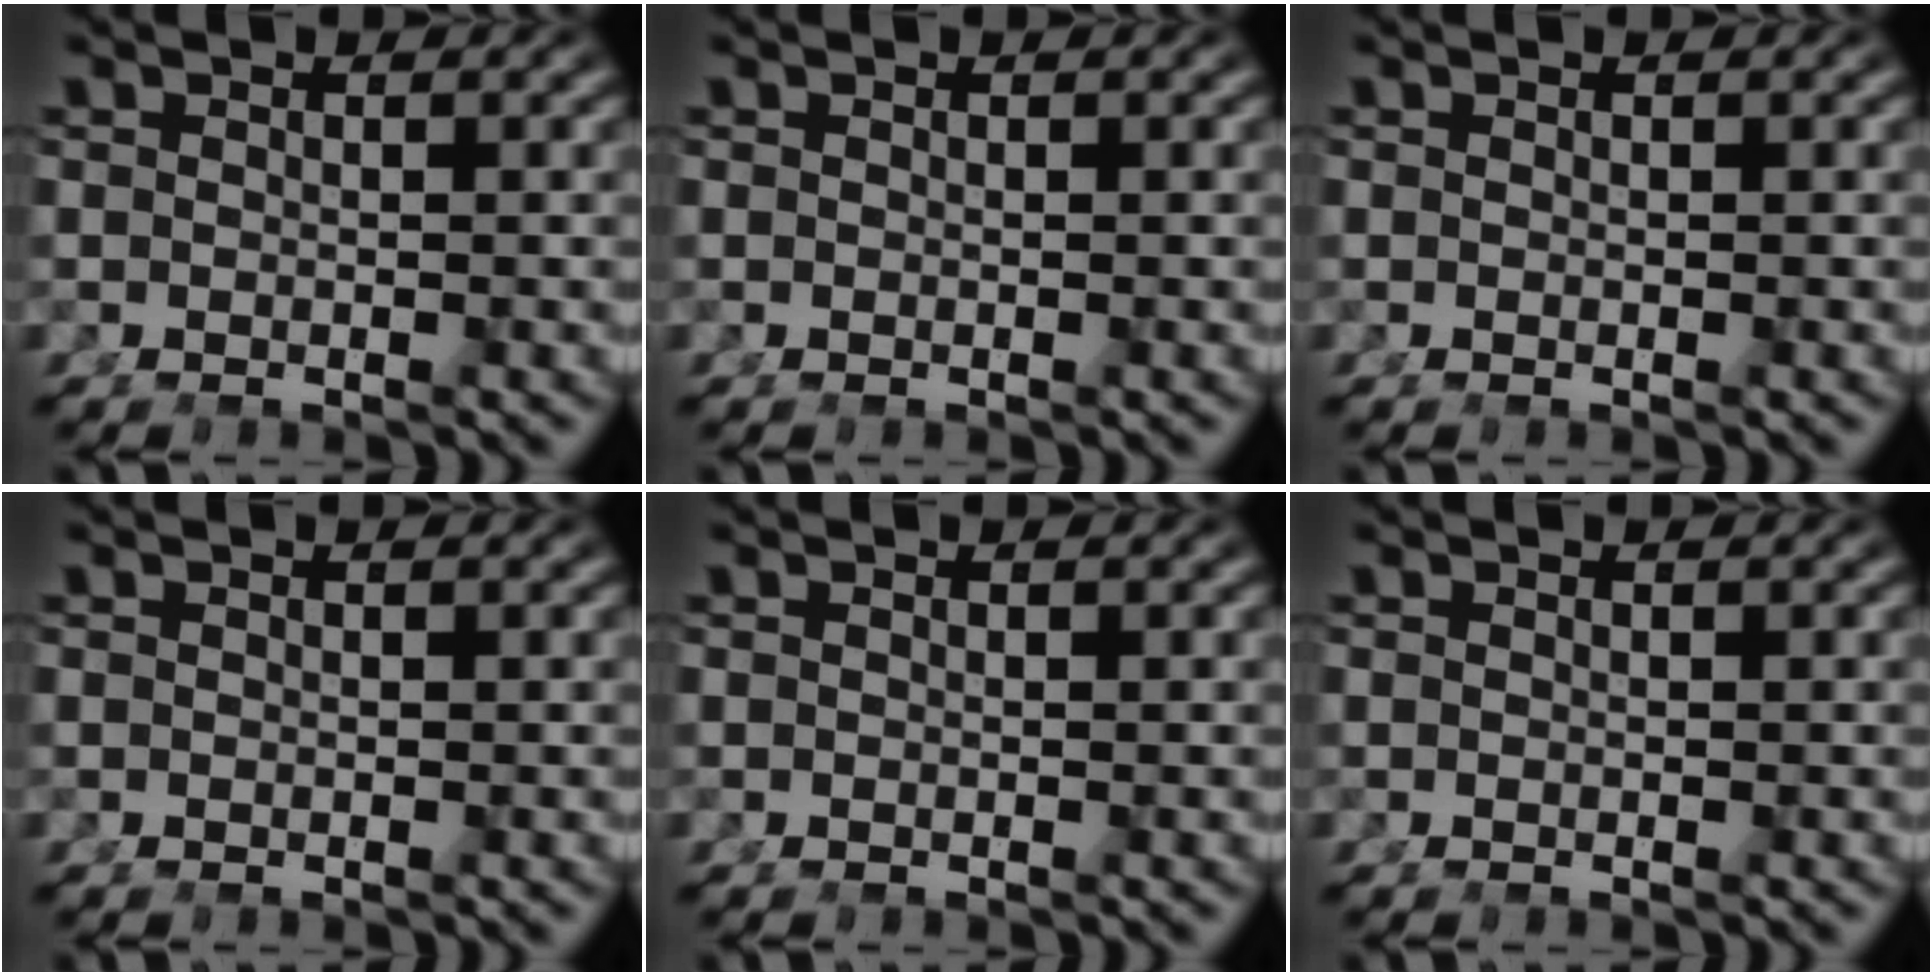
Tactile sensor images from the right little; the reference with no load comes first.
{"total": 0.0}
{"total": 0.0}
{"total": 0.0}
{"total": 0.0}
{"total": 0.0}